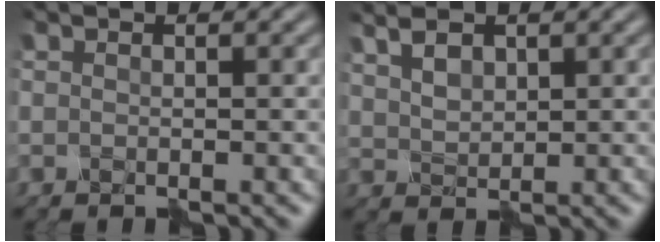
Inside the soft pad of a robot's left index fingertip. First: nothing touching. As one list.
[{"total": 3.2, "force": [2.1, 1.6, 1.8], "torque": [-0.034, 0.016, 0.038]}]